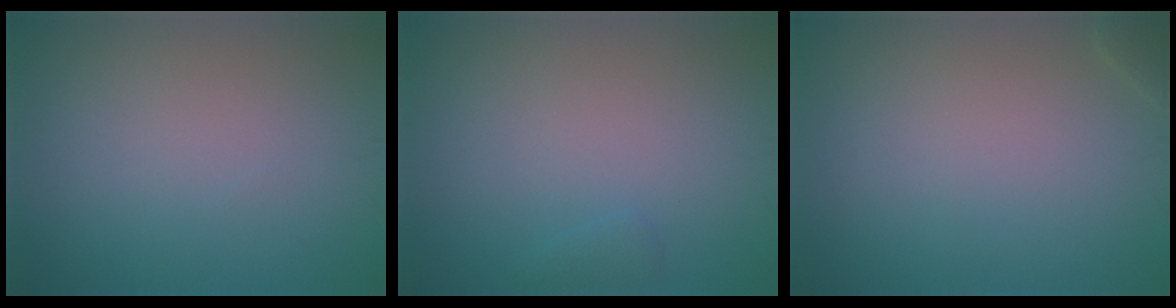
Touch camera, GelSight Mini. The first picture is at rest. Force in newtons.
{"total": 0.7, "press": 0.7, "slide": 0.1}
{"total": 0.7, "press": 0.7, "slide": 0.0}